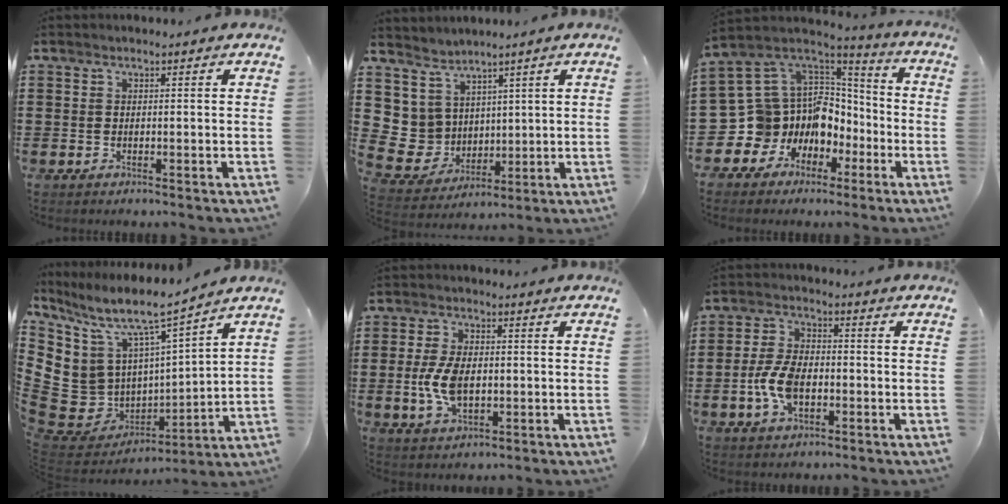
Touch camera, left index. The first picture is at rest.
{"total": 6.8, "force": [2.7, 6.2, 0.3], "torque": [-0.059, -0.025, 0.057]}
{"total": 11.7, "force": [-1.7, 11.2, 3.1], "torque": [-0.108, -0.031, -0.009]}
{"total": 11.0, "force": [6.1, 7.5, 5.2], "torque": [-0.163, -0.054, 0.112]}
{"total": 7.1, "force": [-0.5, 4.0, 5.9], "torque": [-0.135, 0.000, -0.013]}
{"total": 7.3, "force": [-1.8, 4.0, 5.9], "torque": [-0.141, -0.002, -0.039]}